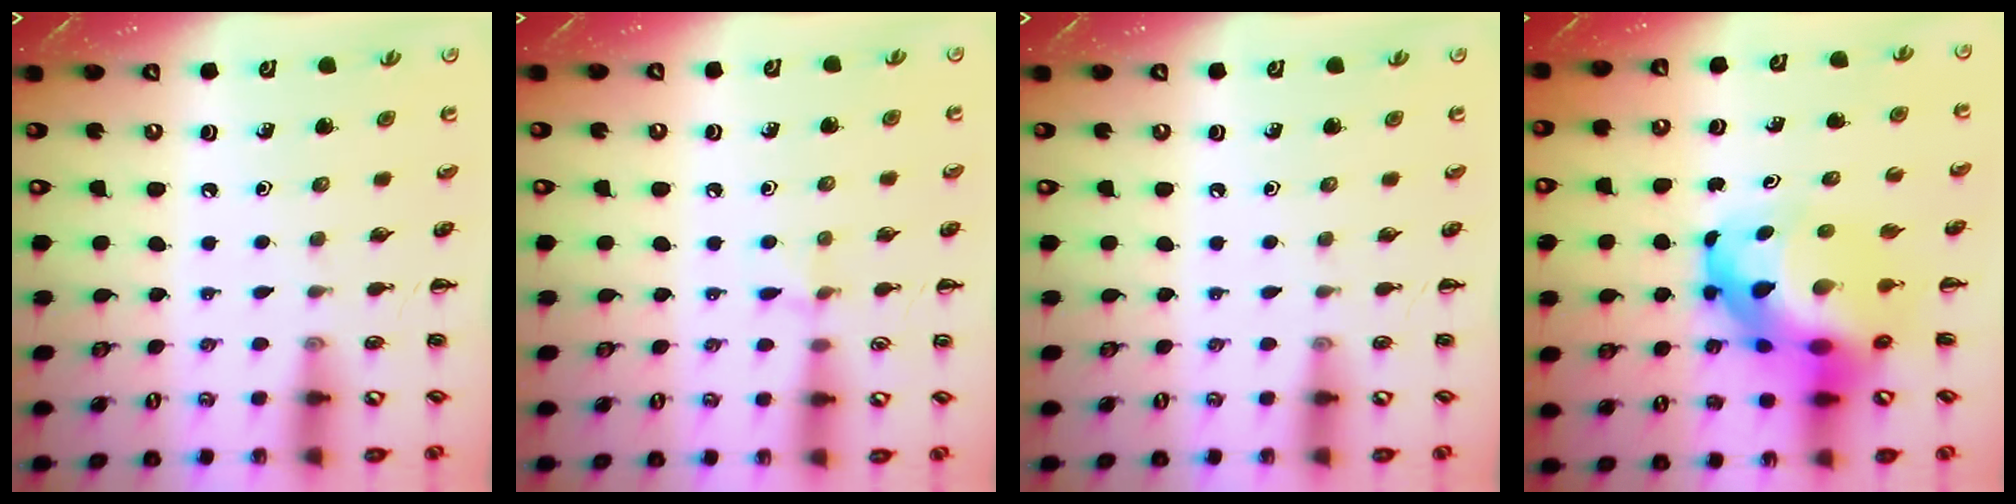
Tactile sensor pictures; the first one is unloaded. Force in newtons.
{"total": 5.1, "press": 4.7, "slide": 1.9}
{"total": 0.0}
{"total": 15.9, "press": 15.4, "slide": 4.2}